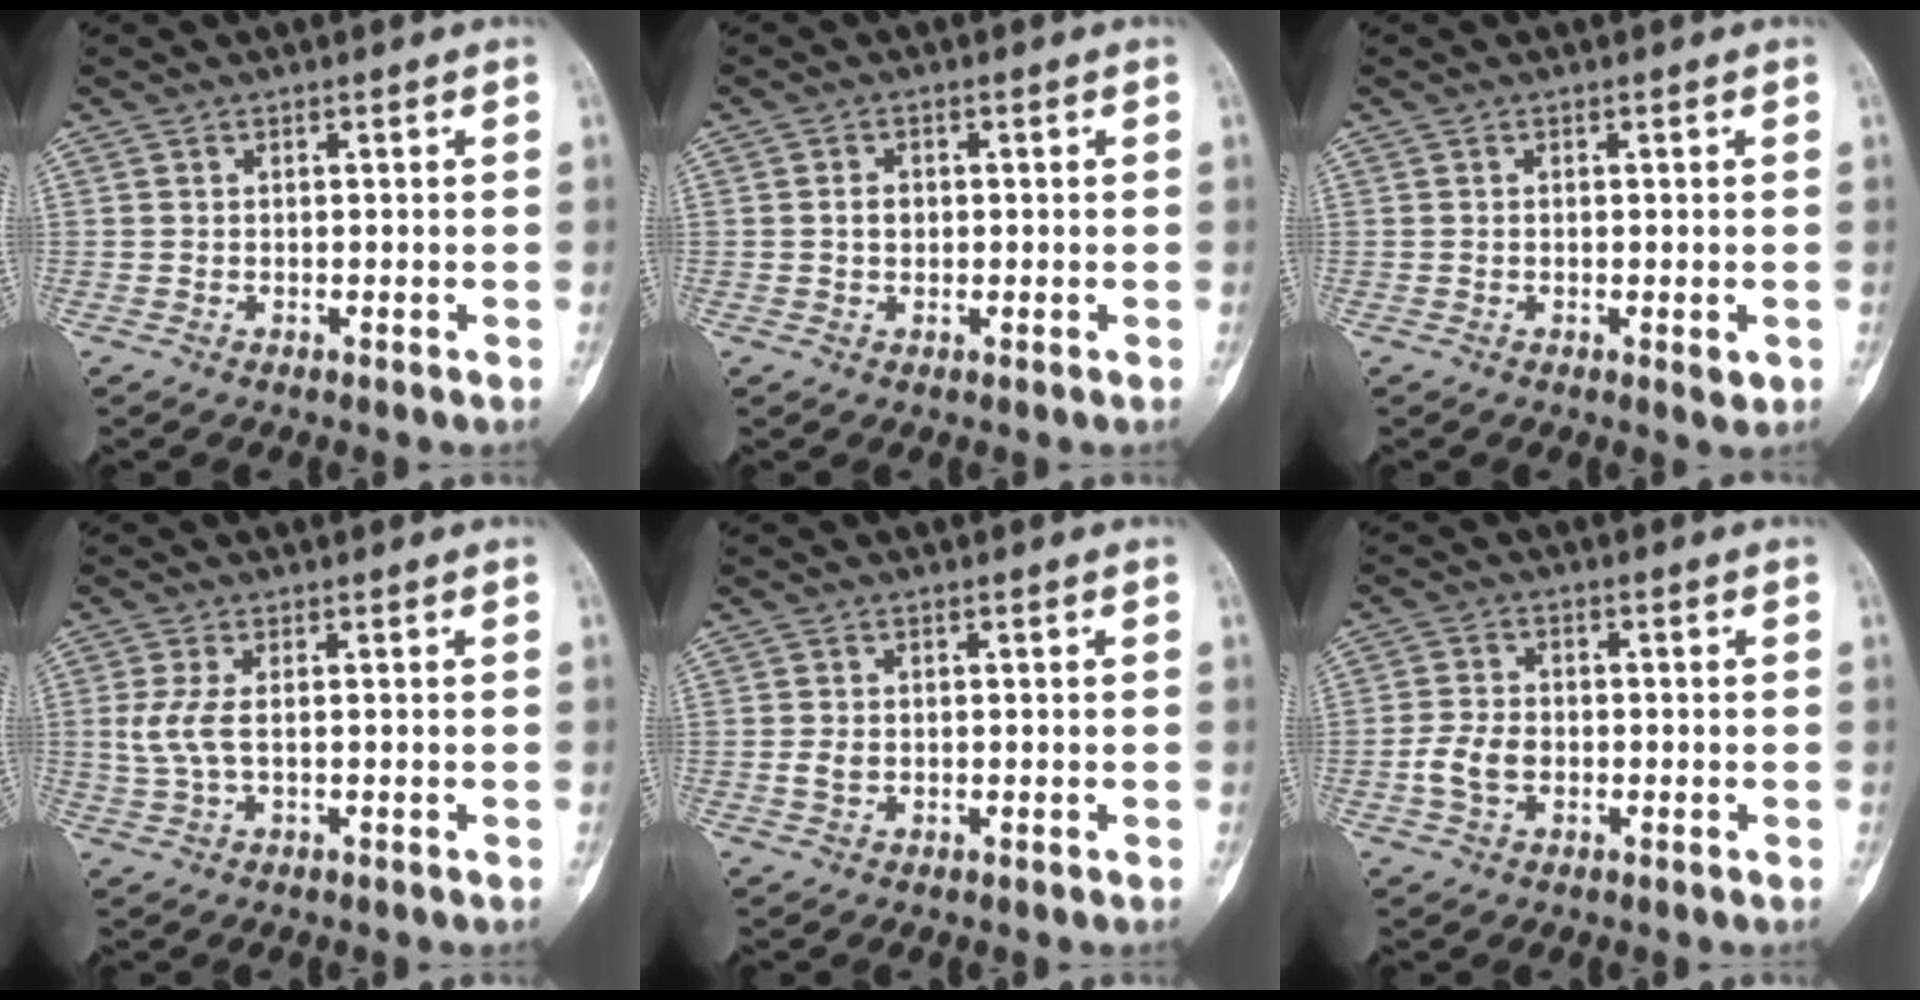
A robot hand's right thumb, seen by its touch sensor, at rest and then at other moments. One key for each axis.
{"total": 2.1, "fx": 0.1, "fy": 1.6, "fz": 1.3, "tx": -0.012, "ty": 0.005, "tz": 0.002}
{"total": 1.9, "fx": -0.5, "fy": 0.7, "fz": 1.7, "tx": -0.023, "ty": -0.005, "tz": -0.004}
{"total": 4.2, "fx": 0.2, "fy": 1.5, "fz": 3.9, "tx": -0.110, "ty": 0.001, "tz": 0.009}
{"total": 1.8, "fx": -0.1, "fy": 1.3, "fz": 1.2, "tx": -0.025, "ty": 0.001, "tz": -0.002}
{"total": 5.2, "fx": -1.3, "fy": 3.6, "fz": 3.6, "tx": -0.072, "ty": 0.011, "tz": -0.026}